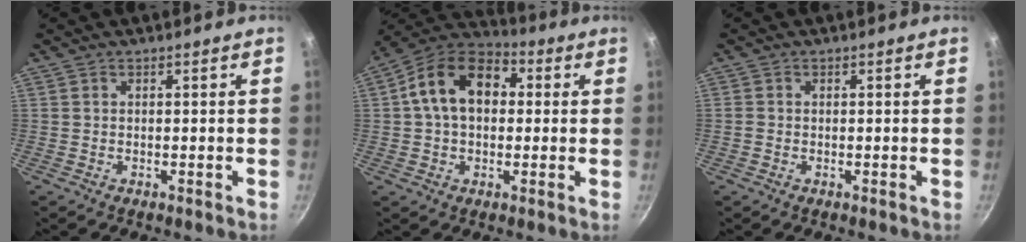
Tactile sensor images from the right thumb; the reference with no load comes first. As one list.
[{"total": 13.8, "force": [2.0, 9.7, 9.7], "torque": [-0.130, 0.031, 0.012]}, {"total": 1.0, "force": [-0.2, 0.9, 0.4], "torque": [-0.009, 0.002, -0.006]}]